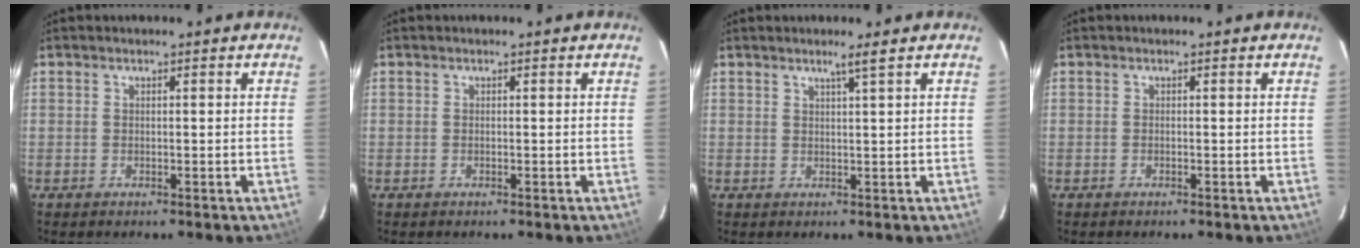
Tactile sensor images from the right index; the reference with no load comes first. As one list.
[{"total": 0.0}, {"total": 1.9, "force": [1.3, -0.6, 1.3], "torque": [-0.026, -0.003, 0.023]}, {"total": 0.0}]